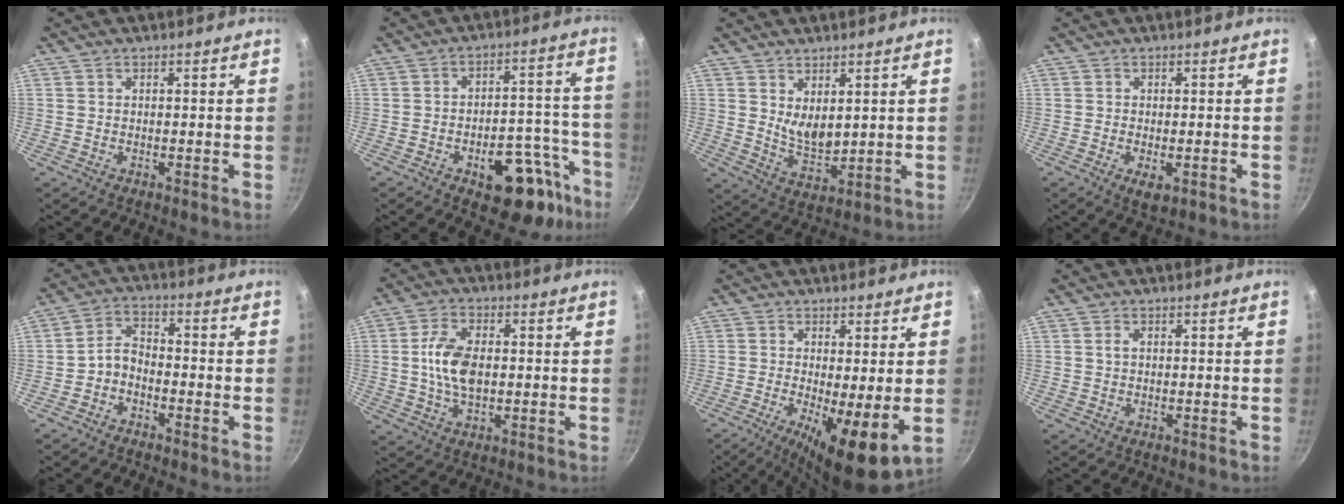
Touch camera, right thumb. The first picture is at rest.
{"total": 15.2, "force": [-8.4, 7.1, 10.6], "torque": [-0.106, 0.075, -0.109]}
{"total": 6.0, "force": [2.0, 3.0, 4.7], "torque": [-0.072, -0.028, 0.048]}
{"total": 3.0, "force": [-1.1, 1.4, 2.5], "torque": [-0.044, -0.006, -0.015]}
{"total": 4.8, "force": [-2.3, 3.2, 2.8], "torque": [-0.042, 0.030, -0.055]}
{"total": 9.4, "force": [0.3, 5.3, 7.7], "torque": [-0.148, 0.004, 0.007]}
{"total": 12.1, "force": [-2.6, 3.4, 11.3], "torque": [-0.180, -0.022, -0.029]}
{"total": 0.9, "force": [0.1, 0.5, 0.7], "torque": [-0.013, 0.002, 0.001]}